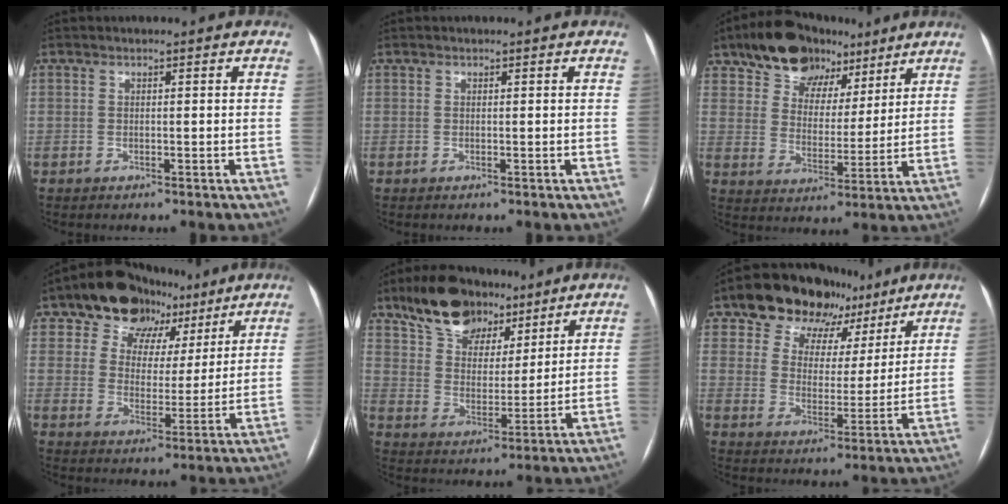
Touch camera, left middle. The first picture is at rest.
{"total": 0.0}
{"total": 13.1, "force": [8.8, 8.1, 5.3], "torque": [-0.076, 0.033, 0.144]}
{"total": 12.5, "force": [8.2, 8.4, 4.2], "torque": [-0.052, 0.037, 0.125]}
{"total": 12.3, "force": [8.9, 6.9, 5.1], "torque": [-0.087, 0.025, 0.155]}
{"total": 13.9, "force": [9.7, 8.7, 4.8], "torque": [-0.064, 0.033, 0.146]}